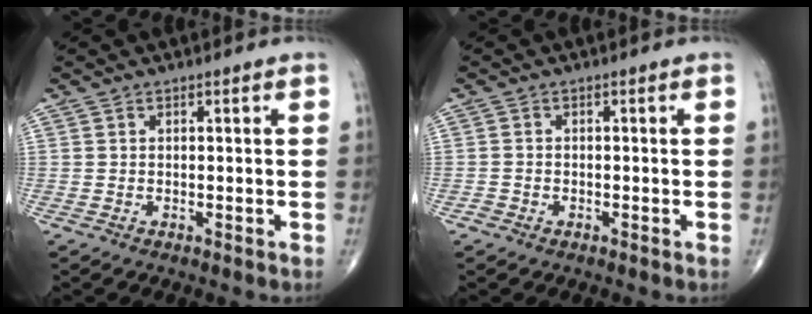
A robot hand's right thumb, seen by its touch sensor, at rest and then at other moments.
{"total": 1.1, "force": [-0.6, 0.9, 0.3], "torque": [-0.005, 0.005, -0.012]}